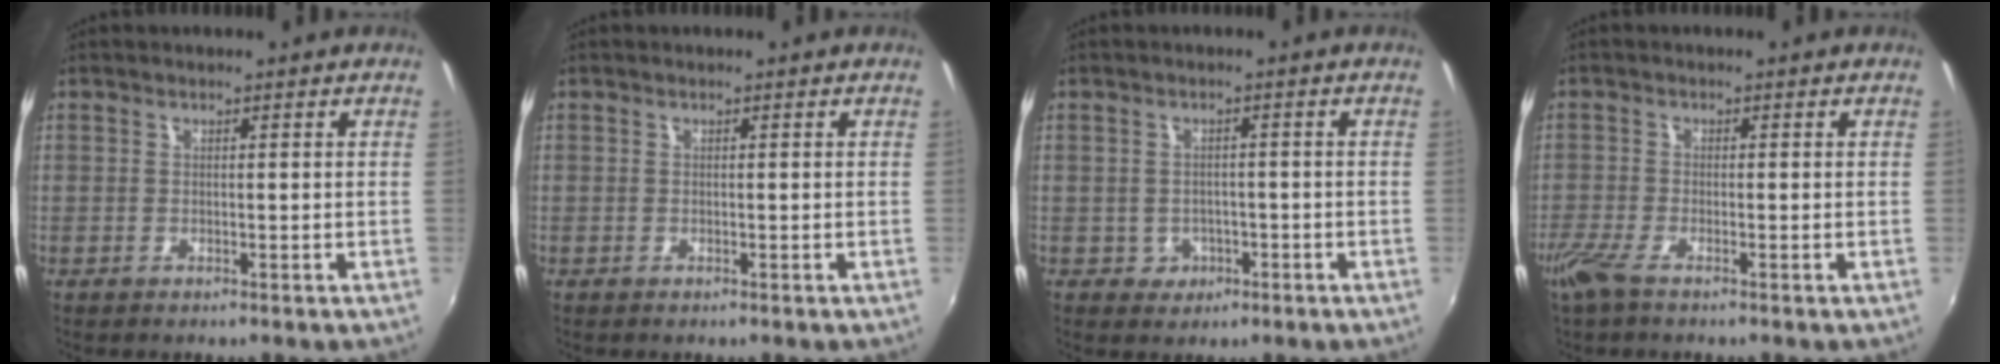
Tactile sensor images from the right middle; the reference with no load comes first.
{"total": 0.0}
{"total": 3.7, "force": [-1.3, 3.4, 0.8], "torque": [-0.025, 0.004, -0.011]}
{"total": 3.7, "force": [-2.7, 0.6, 2.5], "torque": [-0.064, -0.012, -0.056]}